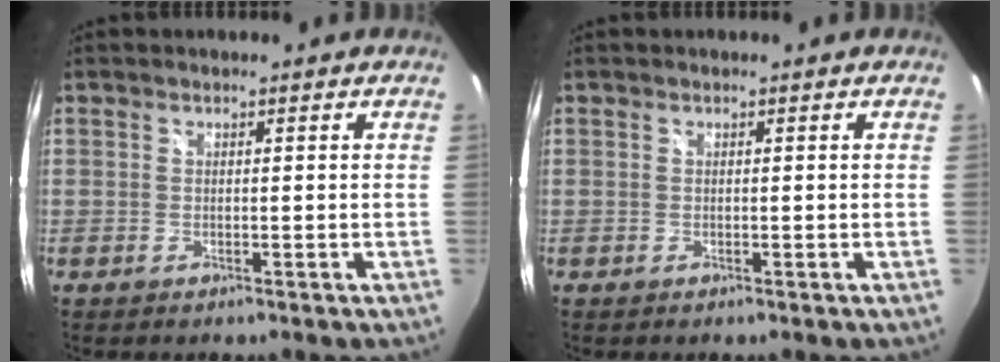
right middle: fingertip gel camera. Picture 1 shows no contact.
{"total": 0.0}